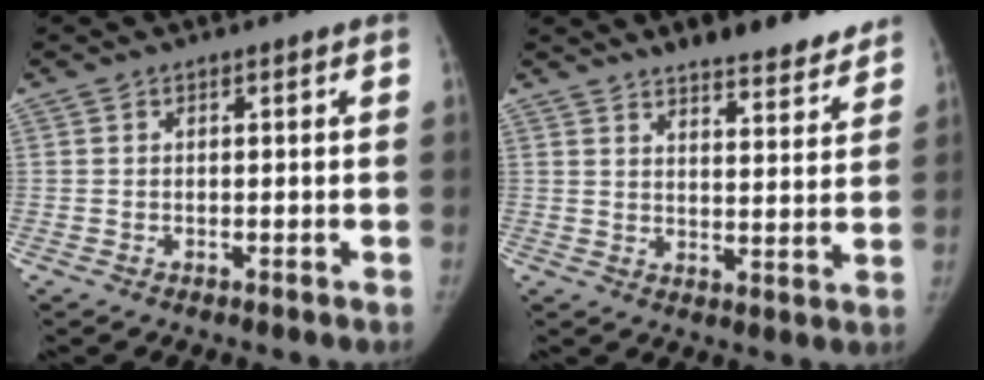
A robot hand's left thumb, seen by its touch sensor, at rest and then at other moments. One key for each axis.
{"total": 11.6, "fx": 9.5, "fy": 3.2, "fz": 5.9, "tx": -0.043, "ty": -0.052, "tz": 0.126}